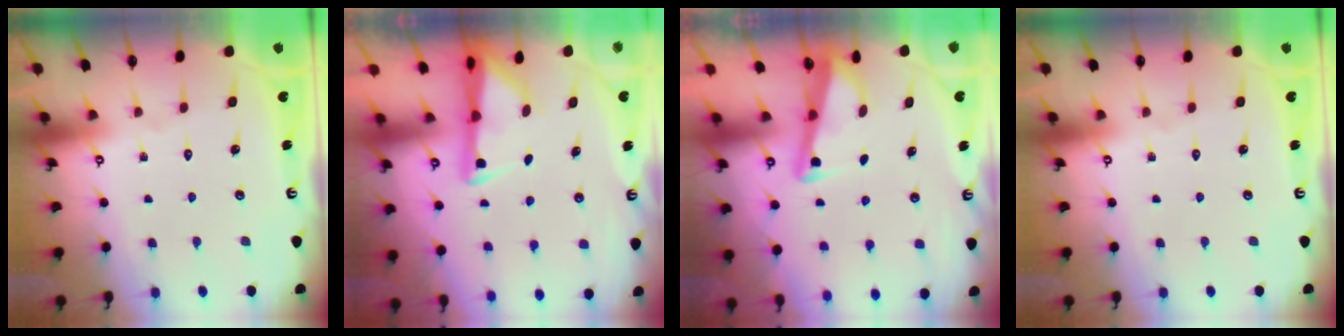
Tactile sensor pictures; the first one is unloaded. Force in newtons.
{"total": 3.0, "press": 2.9, "slide": 0.5}
{"total": 3.3, "press": 3.3, "slide": 0.3}
{"total": 0.0}